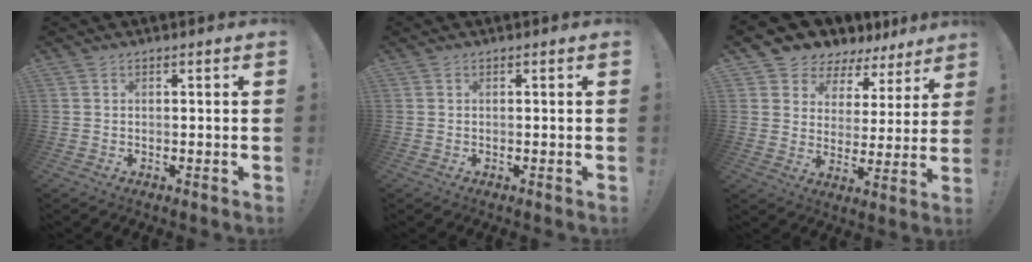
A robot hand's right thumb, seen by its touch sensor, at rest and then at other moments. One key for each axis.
{"total": 0.0}
{"total": 6.2, "fx": 4.7, "fy": 4.0, "fz": 0.7, "tx": -0.019, "ty": -0.047, "tz": 0.092}